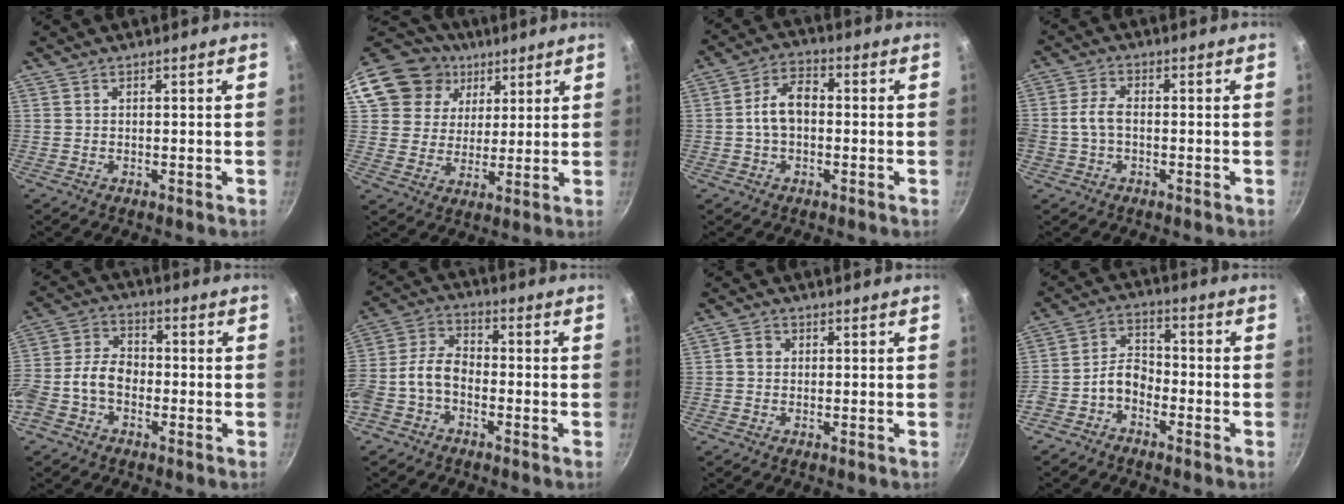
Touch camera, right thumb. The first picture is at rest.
{"total": 16.2, "force": [7.7, 13.2, 5.3], "torque": [-0.086, 0.005, 0.136]}
{"total": 7.3, "force": [-0.4, 4.7, 5.6], "torque": [-0.087, 0.027, -0.017]}
{"total": 4.7, "force": [-0.7, 3.0, 3.6], "torque": [-0.073, 0.017, -0.018]}
{"total": 9.7, "force": [-2.8, 6.7, 6.4], "torque": [-0.115, 0.042, -0.067]}
{"total": 9.1, "force": [-3.1, 6.0, 6.1], "torque": [-0.125, 0.050, -0.072]}
{"total": 2.1, "force": [0.1, 1.9, 1.0], "torque": [-0.012, 0.007, -0.002]}
{"total": 6.6, "force": [-3.4, 4.3, 3.7], "torque": [-0.055, 0.053, -0.077]}